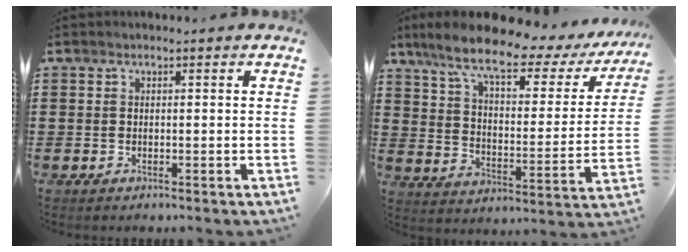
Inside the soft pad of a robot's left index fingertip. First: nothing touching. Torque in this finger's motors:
{"motor_torque": [2.14, 0.00, 0.89, 0.16]}